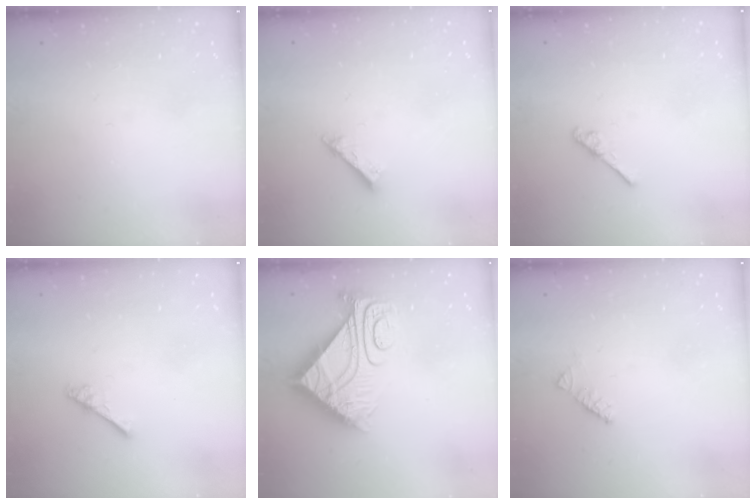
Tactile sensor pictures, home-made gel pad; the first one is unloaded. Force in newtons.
{"total": 2.5, "press": 2.5, "slide": 0.1}
{"total": 4.2, "press": 4.2, "slide": 0.6}
{"total": 2.4, "press": 2.4, "slide": 0.4}
{"total": 12.1, "press": 12.1, "slide": 0.8}
{"total": 2.9, "press": 2.9, "slide": 0.5}